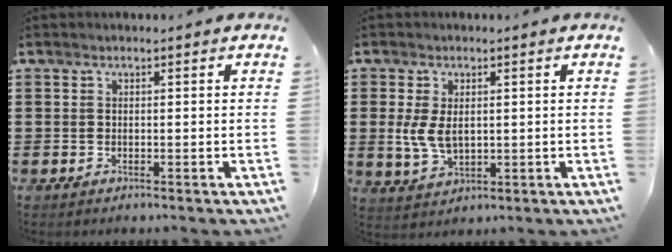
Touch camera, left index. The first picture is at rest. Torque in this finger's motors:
{"motor_torque": [0.88, -0.21, 0.40, 0.13]}